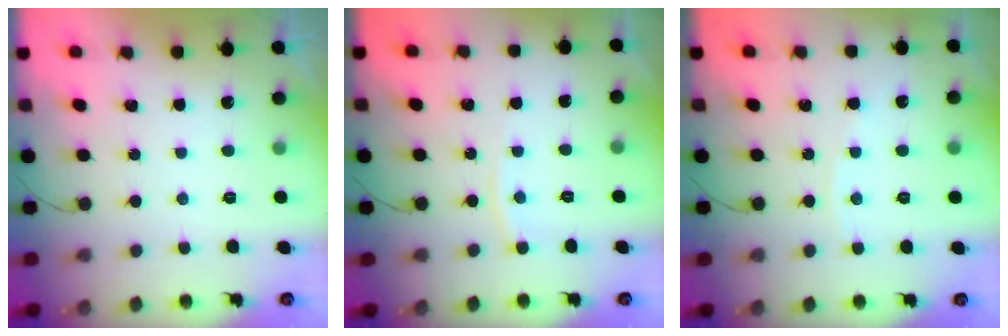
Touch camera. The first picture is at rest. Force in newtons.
{"total": 2.5, "press": 2.5, "slide": 0.4}
{"total": 2.2, "press": 2.2, "slide": 0.3}